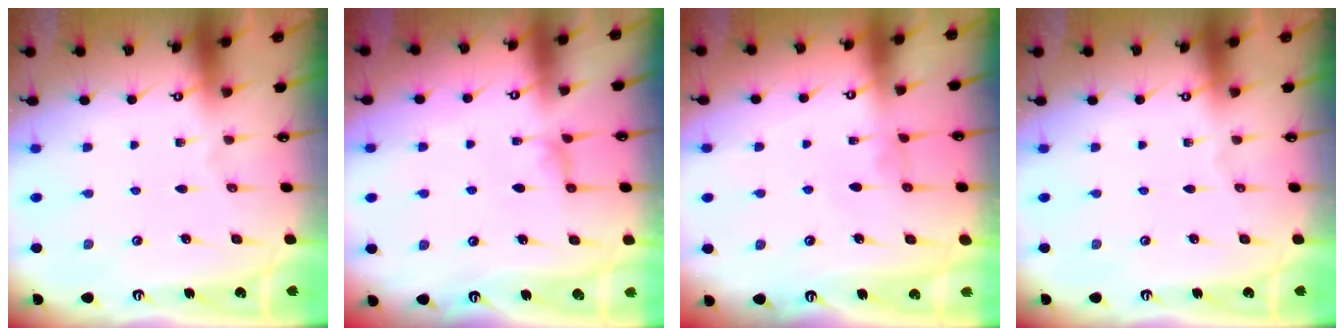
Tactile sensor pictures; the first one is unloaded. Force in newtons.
{"total": 0.8, "press": 0.5, "slide": 0.7}
{"total": 0.0}
{"total": 0.0}